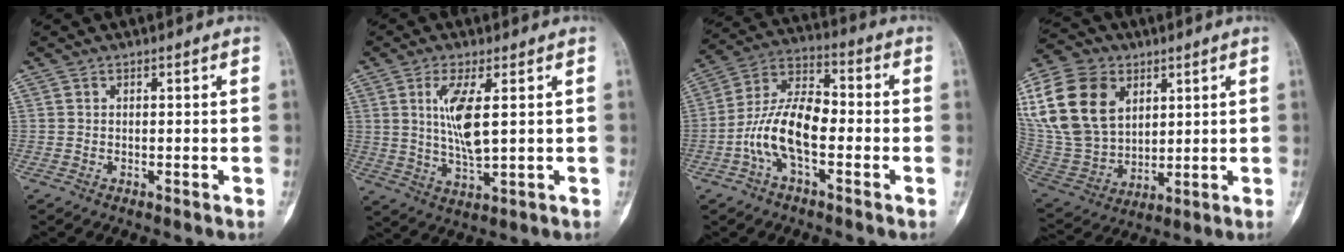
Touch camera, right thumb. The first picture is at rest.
{"total": 8.2, "force": [1.8, 1.9, 7.8], "torque": [-0.168, -0.021, 0.042]}
{"total": 12.5, "force": [-3.1, 5.6, 10.7], "torque": [-0.204, 0.043, -0.064]}
{"total": 22.4, "force": [7.4, 16.2, 13.7], "torque": [-0.284, 0.000, 0.153]}